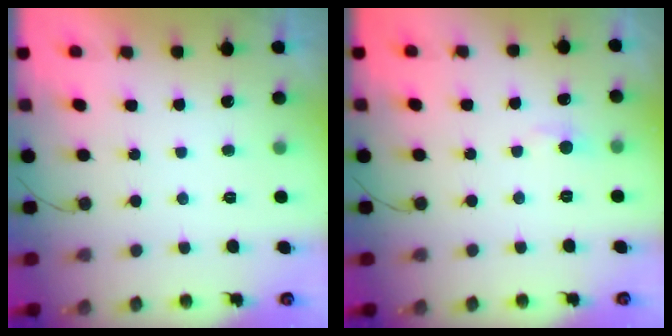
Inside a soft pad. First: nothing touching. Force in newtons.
{"total": 3.9, "press": 3.9, "slide": 0.5}